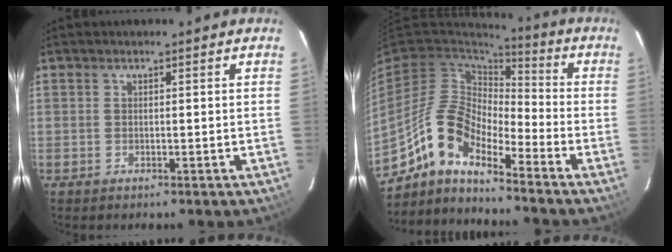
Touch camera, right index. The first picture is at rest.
{"total": 11.7, "force": [-8.6, 4.1, 6.8], "torque": [-0.128, 0.008, -0.178]}